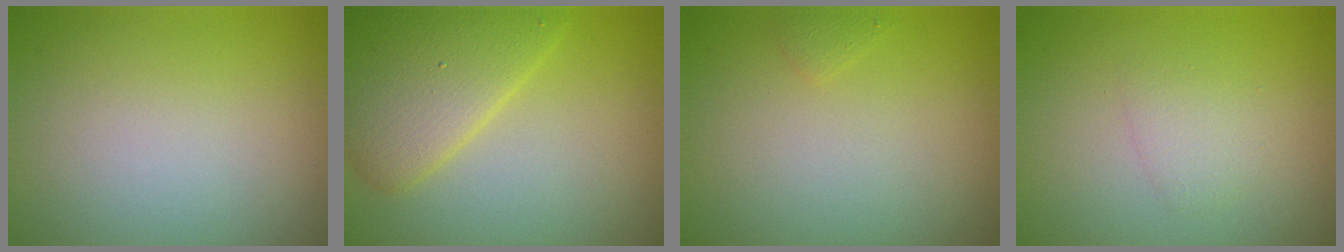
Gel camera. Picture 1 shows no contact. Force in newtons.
{"total": 5.3, "press": 5.3, "slide": 0.3}
{"total": 0.6, "press": 0.6, "slide": 0.1}
{"total": 1.5, "press": 1.5, "slide": 0.1}